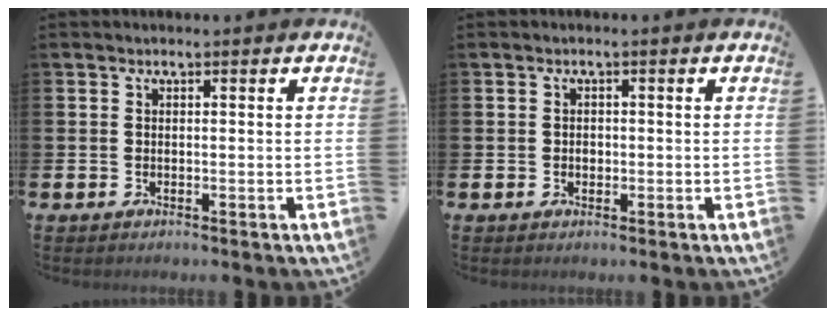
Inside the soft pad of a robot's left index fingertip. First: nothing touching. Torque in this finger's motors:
{"motor_torque": [0.12, 0.10, 0.00, 0.01]}